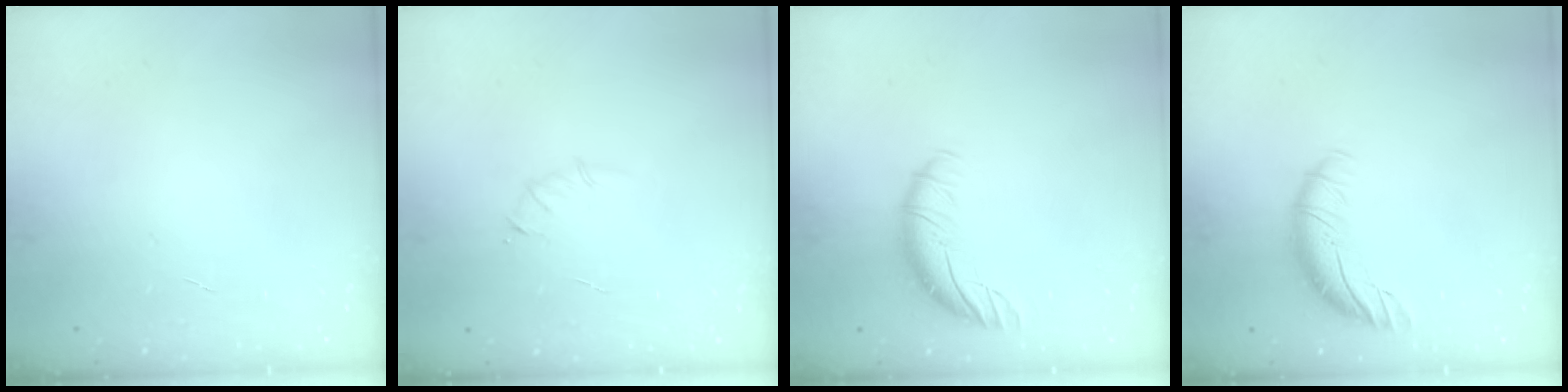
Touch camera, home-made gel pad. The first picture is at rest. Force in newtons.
{"total": 2.7, "press": 2.6, "slide": 0.8}
{"total": 9.0, "press": 8.9, "slide": 1.1}
{"total": 8.4, "press": 8.4, "slide": 1.0}